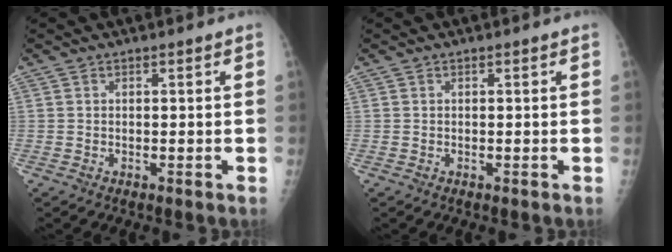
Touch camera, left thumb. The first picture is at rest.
{"total": 0.0}